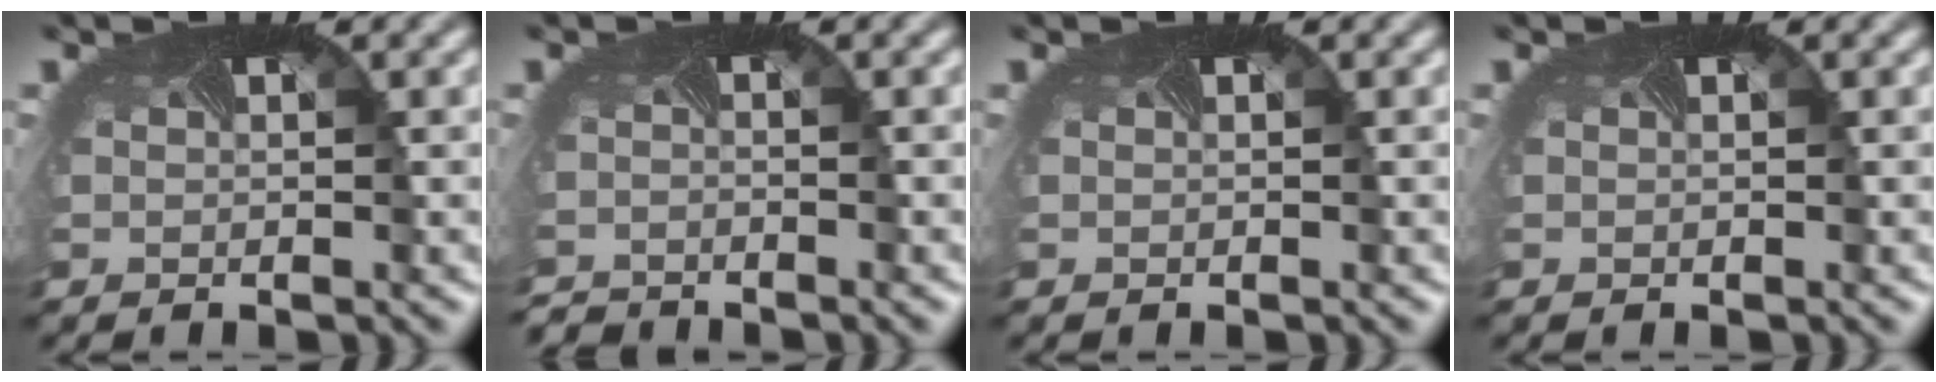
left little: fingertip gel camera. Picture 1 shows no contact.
{"total": 2.3, "force": [-2.2, -0.3, -0.6], "torque": [-0.001, -0.018, -0.046]}
{"total": 0.0}
{"total": 0.0}